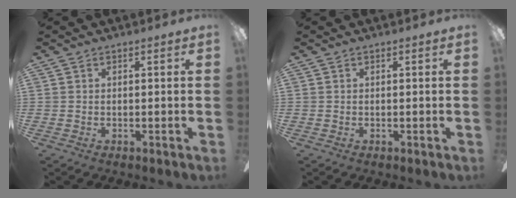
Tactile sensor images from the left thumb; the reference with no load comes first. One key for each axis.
{"total": 0.0}